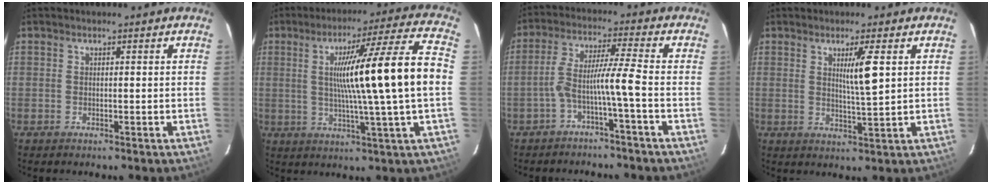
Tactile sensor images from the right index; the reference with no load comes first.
{"total": 17.8, "force": [1.0, -1.8, 17.7], "torque": [-0.272, 0.007, 0.010]}
{"total": 6.3, "force": [-2.6, -1.2, 5.7], "torque": [-0.109, 0.024, -0.046]}
{"total": 4.9, "force": [1.5, -0.4, 4.6], "torque": [-0.078, -0.009, 0.027]}